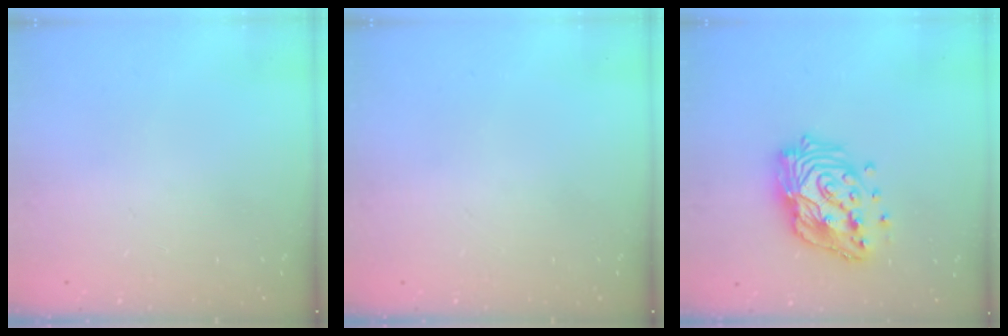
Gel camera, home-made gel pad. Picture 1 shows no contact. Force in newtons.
{"total": 0.0}
{"total": 18.2, "press": 18.1, "slide": 1.5}